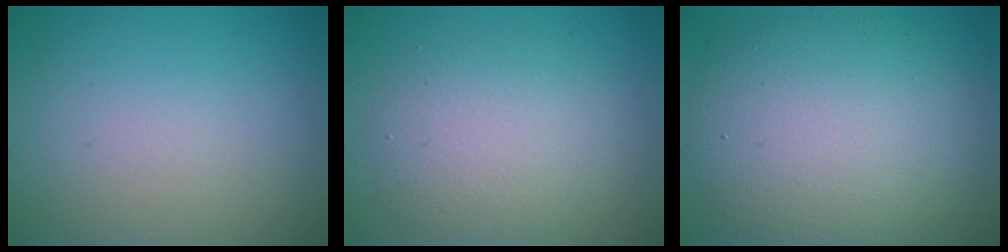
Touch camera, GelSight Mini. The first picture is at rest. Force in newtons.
{"total": 4.7, "press": 4.6, "slide": 0.5}
{"total": 10.3, "press": 10.3, "slide": 0.4}